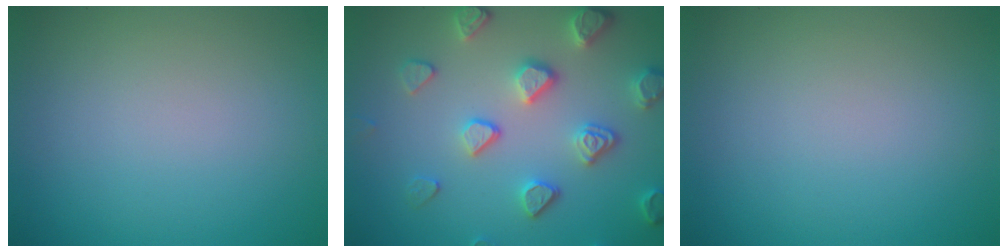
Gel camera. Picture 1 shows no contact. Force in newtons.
{"total": 4.3, "press": 4.2, "slide": 1.1}
{"total": 0.0}